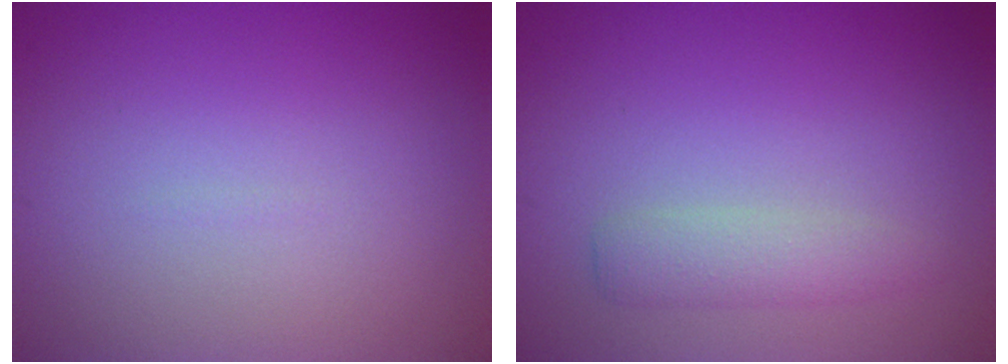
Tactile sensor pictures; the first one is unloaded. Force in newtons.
{"total": 2.0, "press": 2.0, "slide": 0.2}